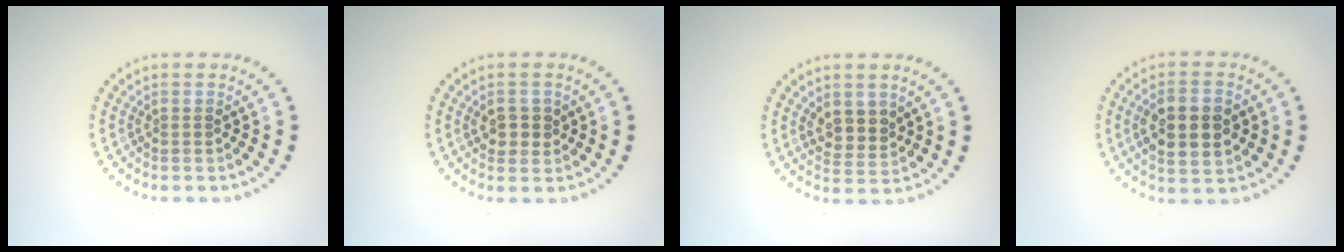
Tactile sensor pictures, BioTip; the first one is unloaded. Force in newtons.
{"total": 2.0, "press": 2.0, "slide": 0.4}
{"total": 2.5, "press": 2.2, "slide": 1.1}
{"total": 5.5, "press": 5.4, "slide": 0.4}